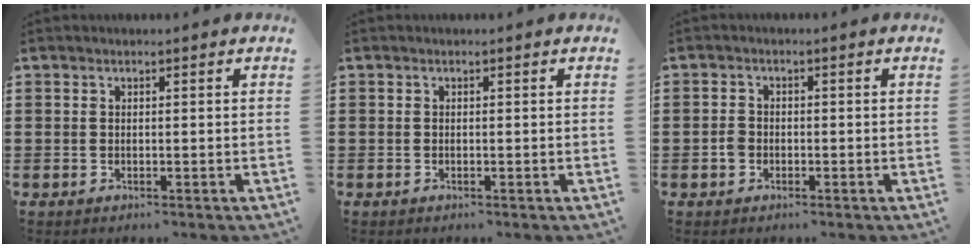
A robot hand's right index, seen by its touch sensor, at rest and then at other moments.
{"total": 0.0}
{"total": 1.6, "force": [-0.7, 1.2, 0.8], "torque": [-0.018, 0.002, -0.014]}